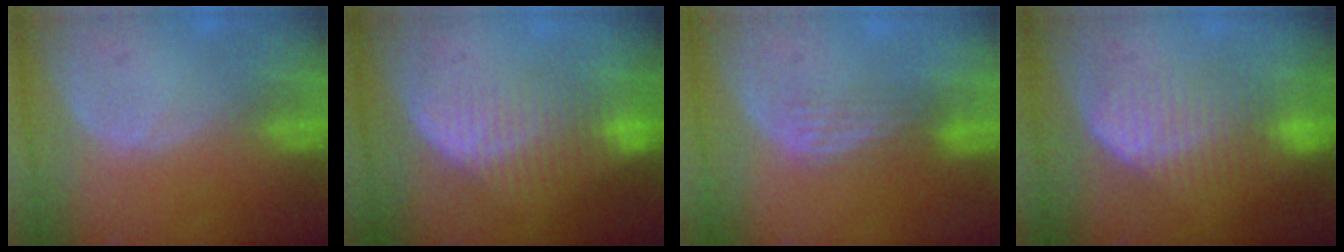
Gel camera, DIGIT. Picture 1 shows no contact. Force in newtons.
{"total": 8.3, "press": 7.1, "slide": 4.3}
{"total": 2.9, "press": 2.7, "slide": 1.2}
{"total": 6.8, "press": 6.6, "slide": 1.4}